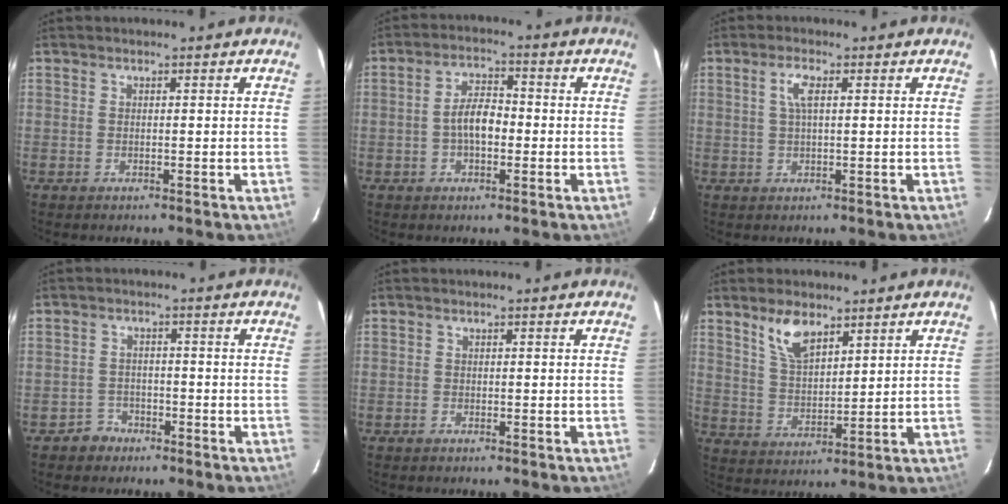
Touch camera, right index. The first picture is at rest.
{"total": 5.6, "force": [-1.0, 2.8, 4.8], "torque": [-0.089, 0.014, -0.016]}
{"total": 3.1, "force": [0.9, 0.8, 2.8], "torque": [-0.059, 0.006, 0.018]}
{"total": 3.6, "force": [-2.3, 2.8, -0.2], "torque": [-0.002, 0.015, -0.039]}
{"total": 0.6, "force": [-0.5, 0.3, 0.0], "torque": [-0.003, 0.002, -0.011]}
{"total": 7.7, "force": [5.1, 3.3, 4.8], "torque": [-0.088, 0.006, 0.104]}